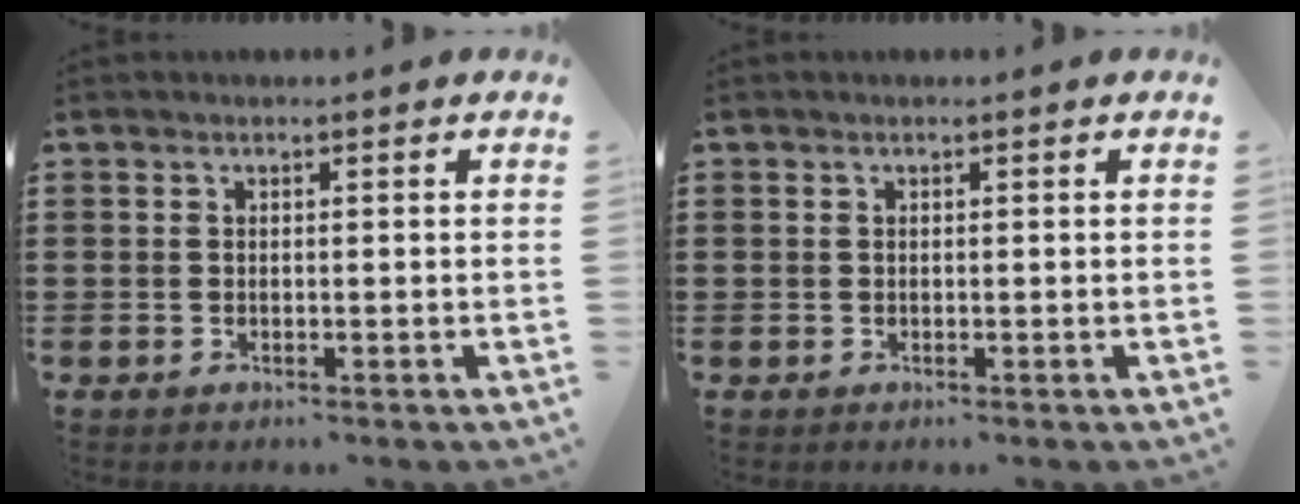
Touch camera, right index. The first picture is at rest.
{"total": 0.0}